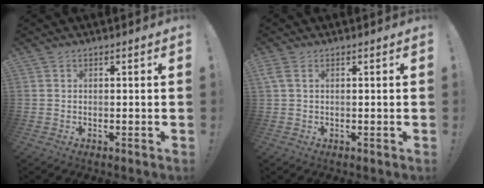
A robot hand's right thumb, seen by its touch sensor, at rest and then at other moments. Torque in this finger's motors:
{"motor_torque": [0.00, 0.02, 0.06, 0.09, 0.01]}